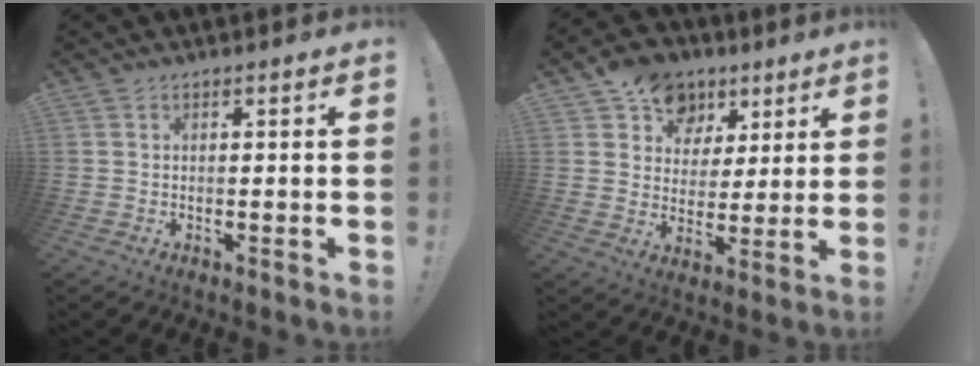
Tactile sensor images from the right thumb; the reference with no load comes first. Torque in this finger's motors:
{"motor_torque": [0.16, 2.19, 0.26, -0.18, 0.00]}